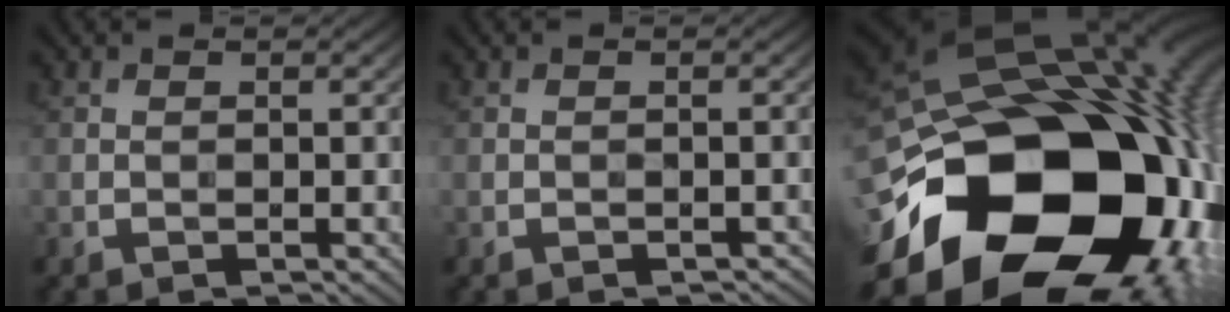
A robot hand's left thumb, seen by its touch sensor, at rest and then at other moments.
{"total": 1.2, "force": [-0.8, 0.6, 0.7], "torque": [-0.014, -0.001, -0.007]}
{"total": 24.0, "force": [-7.8, 17.0, 15.1], "torque": [-0.298, -0.051, -0.104]}